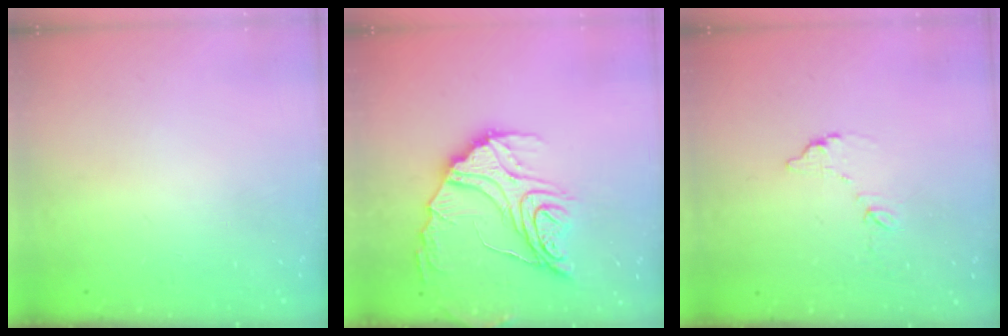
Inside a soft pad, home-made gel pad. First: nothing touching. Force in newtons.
{"total": 18.3, "press": 18.3, "slide": 1.8}
{"total": 6.7, "press": 6.6, "slide": 0.5}